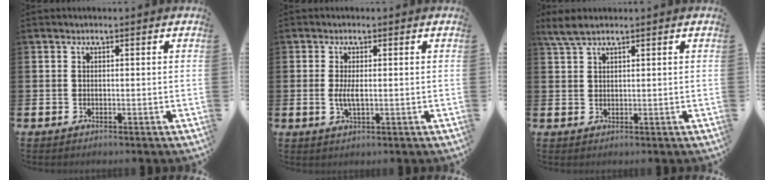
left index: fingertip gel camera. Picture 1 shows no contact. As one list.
[{"total": 2.5, "force": [0.0, 0.7, 2.4], "torque": [-0.043, -0.001, -0.001]}, {"total": 3.0, "force": [2.4, 0.8, 1.8], "torque": [-0.038, 0.000, 0.043]}]